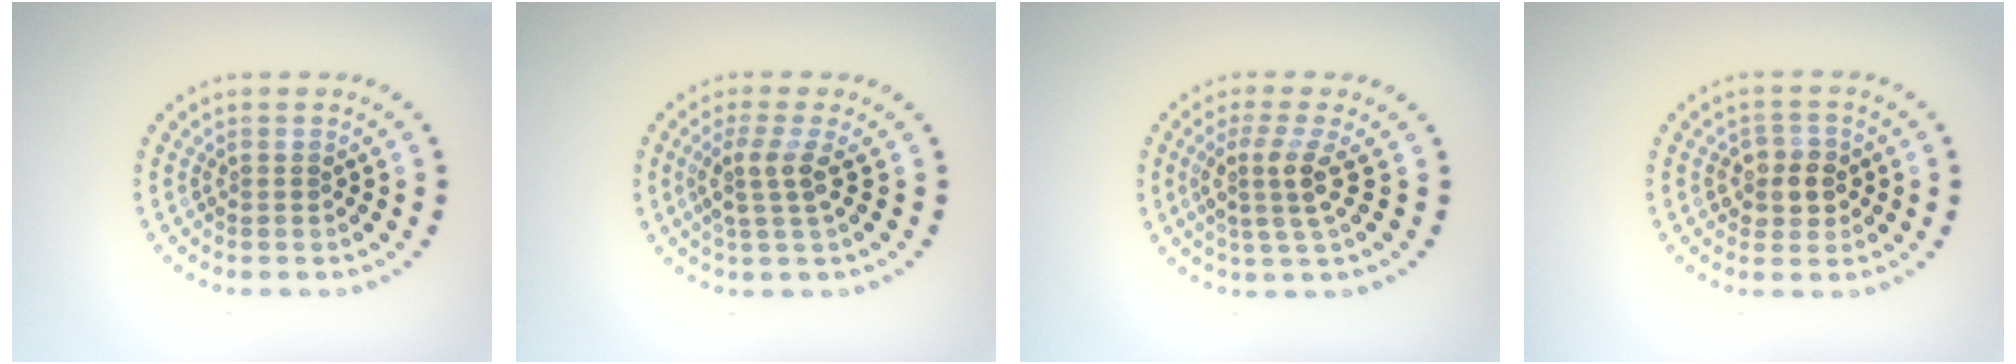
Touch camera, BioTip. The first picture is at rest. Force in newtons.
{"total": 2.6, "press": 2.0, "slide": 1.8}
{"total": 3.2, "press": 2.4, "slide": 2.0}
{"total": 2.6, "press": 2.4, "slide": 1.0}